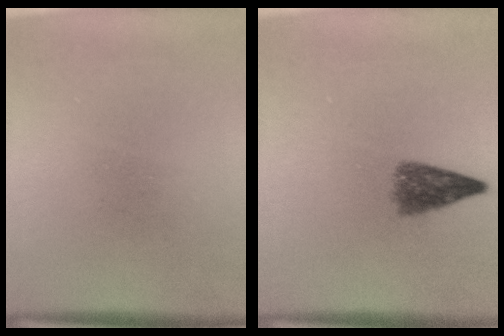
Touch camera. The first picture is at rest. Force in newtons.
{"total": 4.0}